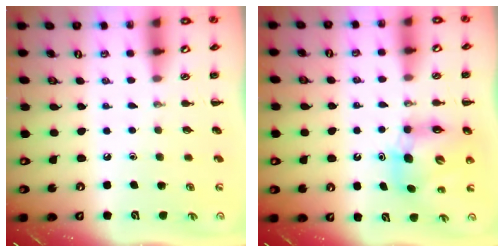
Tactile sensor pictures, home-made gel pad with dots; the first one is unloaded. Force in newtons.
{"total": 9.5, "press": 9.2, "slide": 2.4}